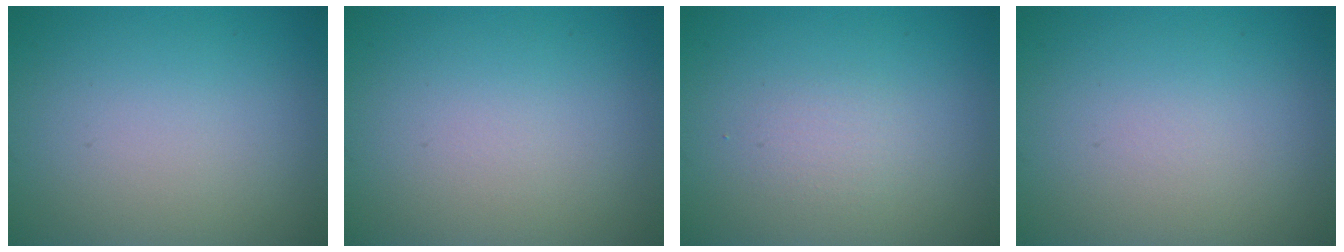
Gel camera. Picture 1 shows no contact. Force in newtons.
{"total": 0.0}
{"total": 1.1, "press": 1.1, "slide": 0.2}
{"total": 0.0}